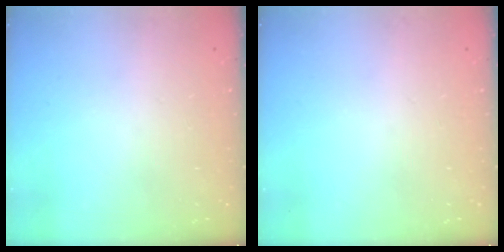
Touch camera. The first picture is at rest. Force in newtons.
{"total": 0.0}